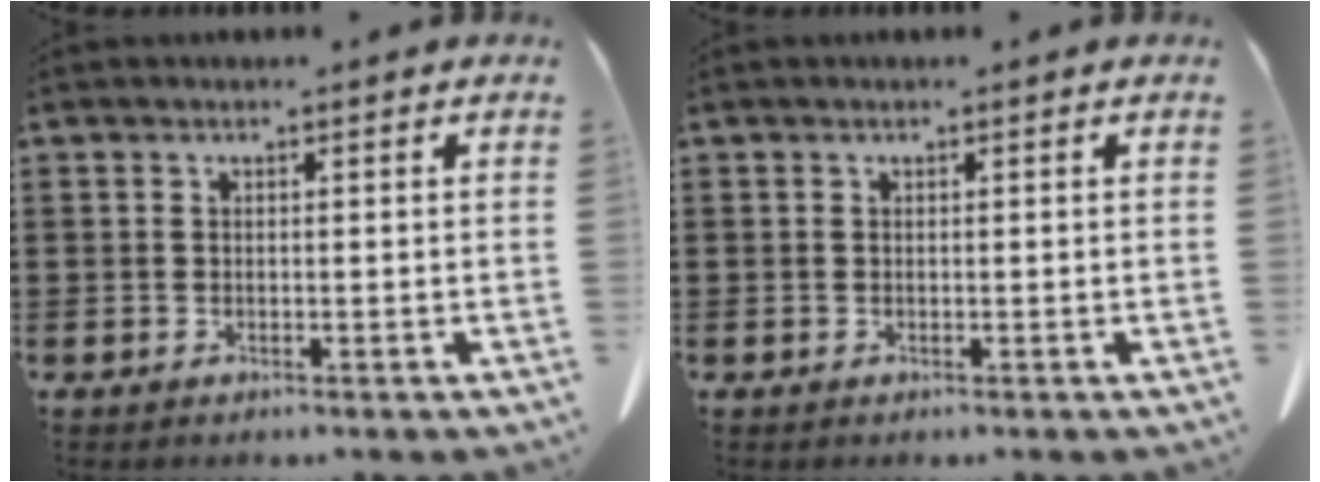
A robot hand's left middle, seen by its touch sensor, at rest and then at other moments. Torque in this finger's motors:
{"motor_torque": [-1.11, 1.02, -0.47, -0.19]}